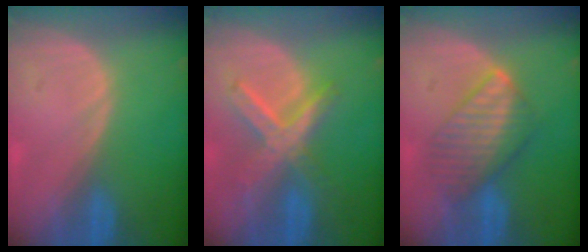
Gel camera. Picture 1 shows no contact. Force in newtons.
{"total": 7.6, "press": 6.5, "slide": 3.8}
{"total": 6.8, "press": 6.8, "slide": 0.2}